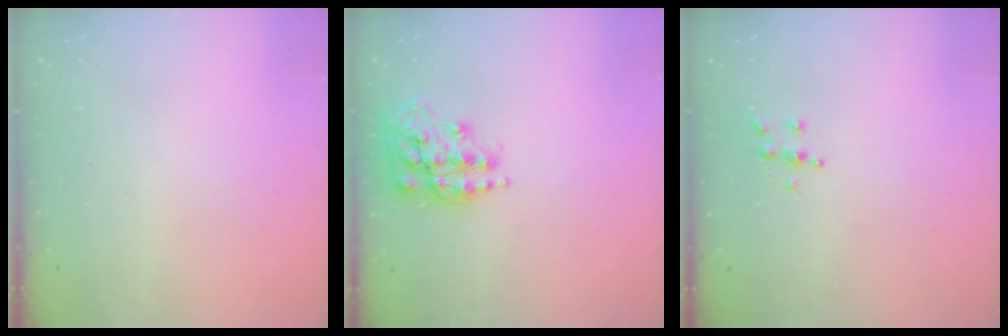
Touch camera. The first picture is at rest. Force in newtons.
{"total": 14.8, "press": 14.7, "slide": 1.5}
{"total": 5.6, "press": 5.6, "slide": 0.5}